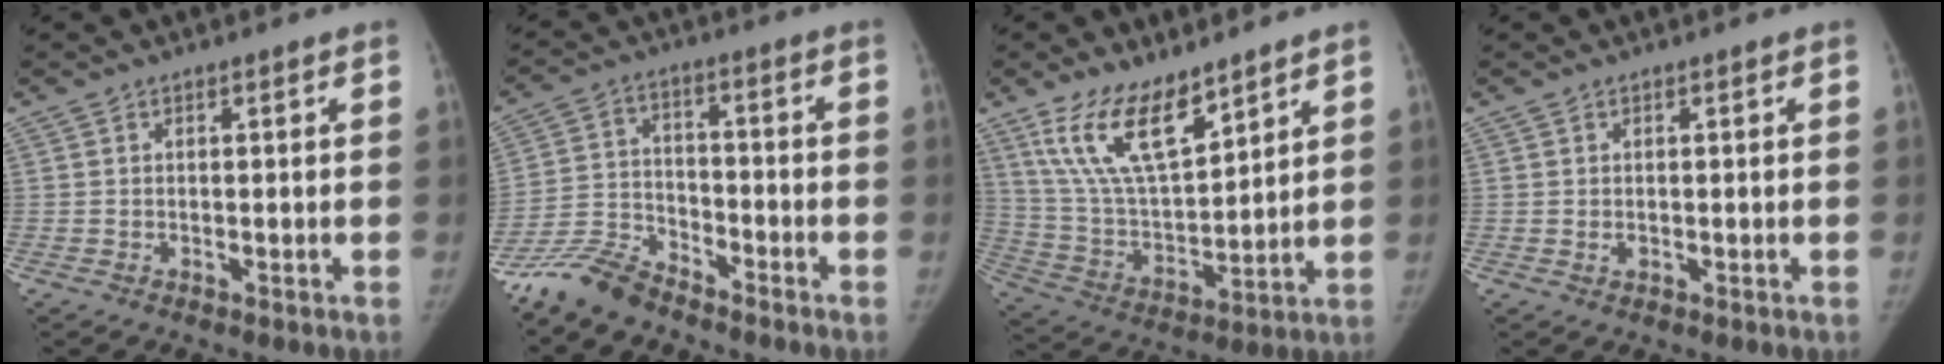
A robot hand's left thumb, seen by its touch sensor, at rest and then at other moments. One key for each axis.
{"total": 8.8, "fx": -7.9, "fy": 3.1, "fz": 2.3, "tx": -0.043, "ty": 0.039, "tz": -0.162}
{"total": 15.0, "fx": 10.0, "fy": 5.8, "fz": 9.4, "tx": -0.148, "ty": -0.054, "tz": 0.207}
{"total": 0.8, "fx": -0.2, "fy": 0.6, "fz": 0.4, "tx": -0.004, "ty": 0.000, "tz": -0.001}